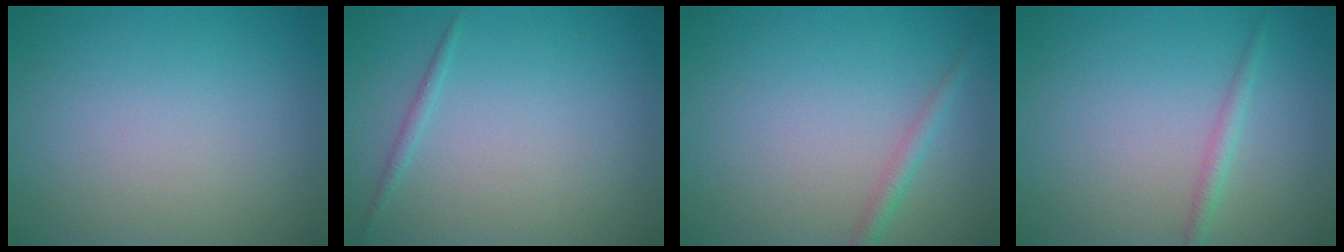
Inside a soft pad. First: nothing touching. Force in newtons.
{"total": 0.7, "press": 0.7, "slide": 0.0}
{"total": 1.4, "press": 1.4, "slide": 0.0}
{"total": 1.3, "press": 1.3, "slide": 0.1}